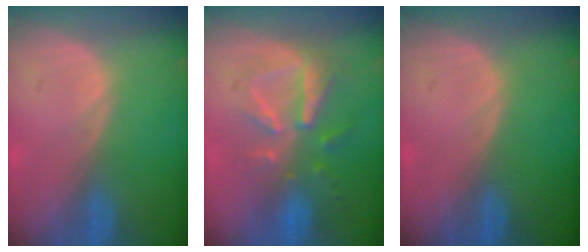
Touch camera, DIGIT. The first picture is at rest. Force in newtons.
{"total": 8.1, "press": 7.4, "slide": 3.2}
{"total": 0.0}